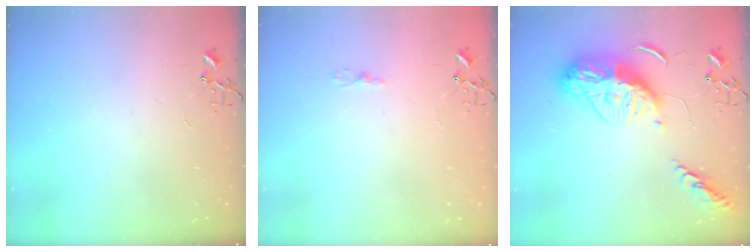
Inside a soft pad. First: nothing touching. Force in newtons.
{"total": 3.1, "press": 3.1, "slide": 0.3}
{"total": 16.9, "press": 16.8, "slide": 1.6}